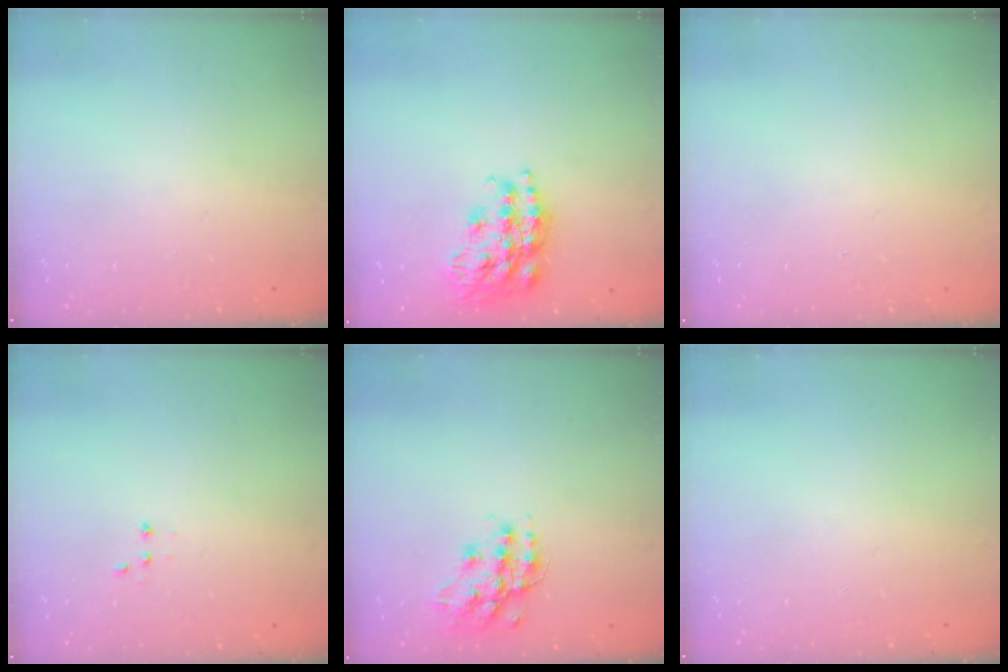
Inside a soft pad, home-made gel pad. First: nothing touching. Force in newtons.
{"total": 19.2, "press": 19.2, "slide": 1.3}
{"total": 0.0}
{"total": 2.8, "press": 2.7, "slide": 0.7}
{"total": 14.4, "press": 14.4, "slide": 0.7}
{"total": 0.0}